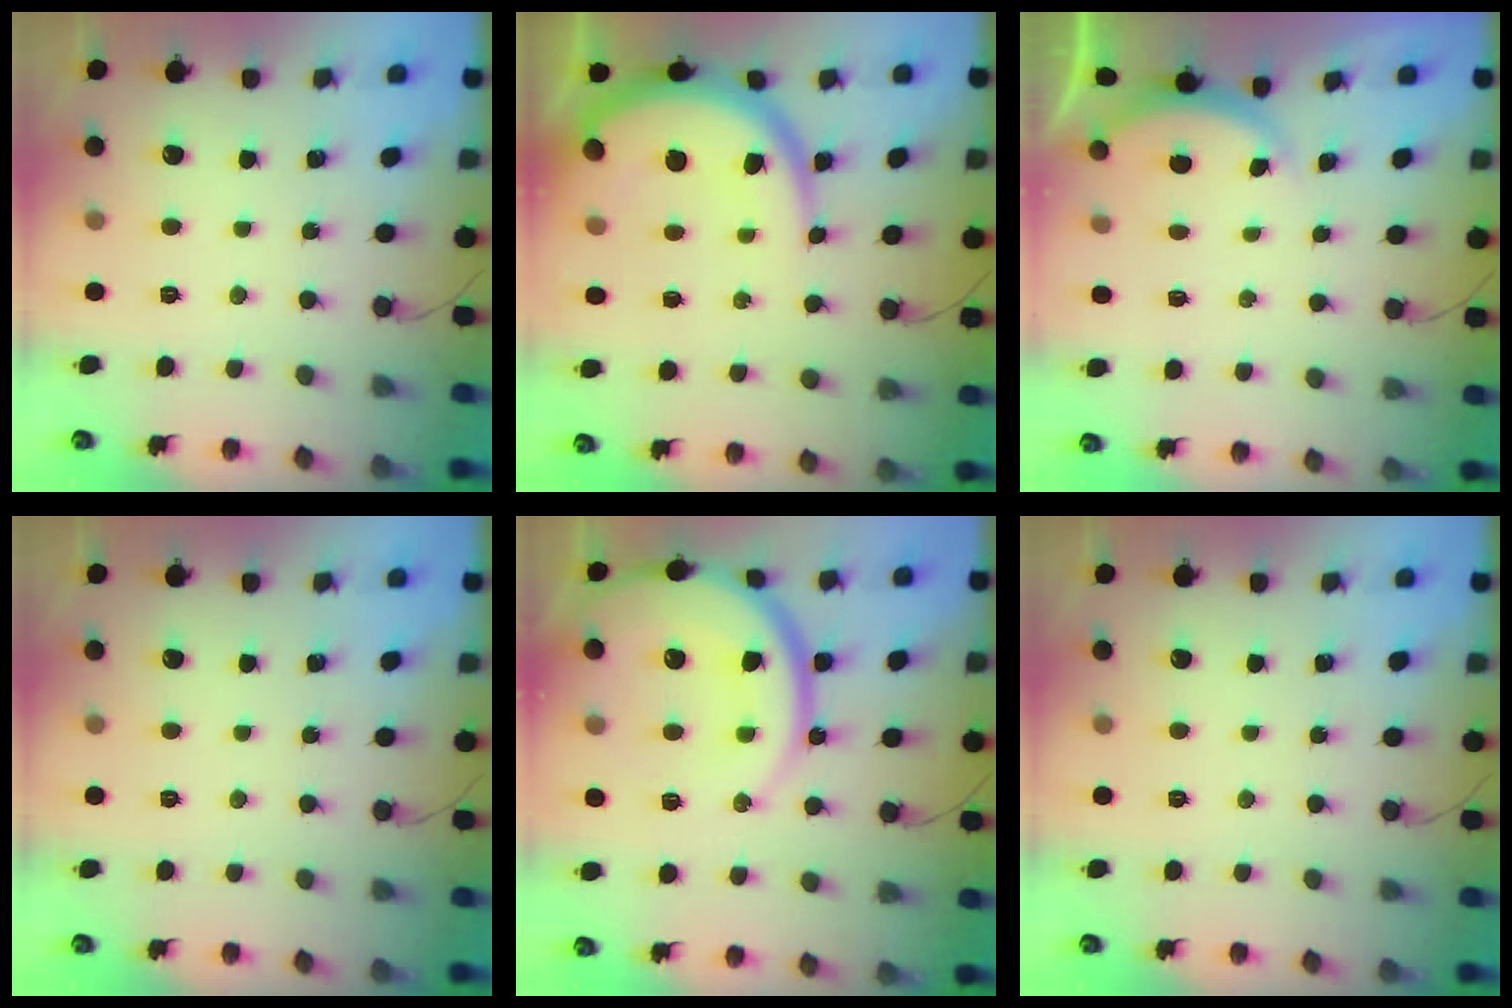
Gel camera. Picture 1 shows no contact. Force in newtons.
{"total": 12.6, "press": 12.6, "slide": 1.3}
{"total": 1.7, "press": 1.7, "slide": 0.4}
{"total": 0.0}
{"total": 25.1, "press": 24.6, "slide": 4.7}
{"total": 0.0}